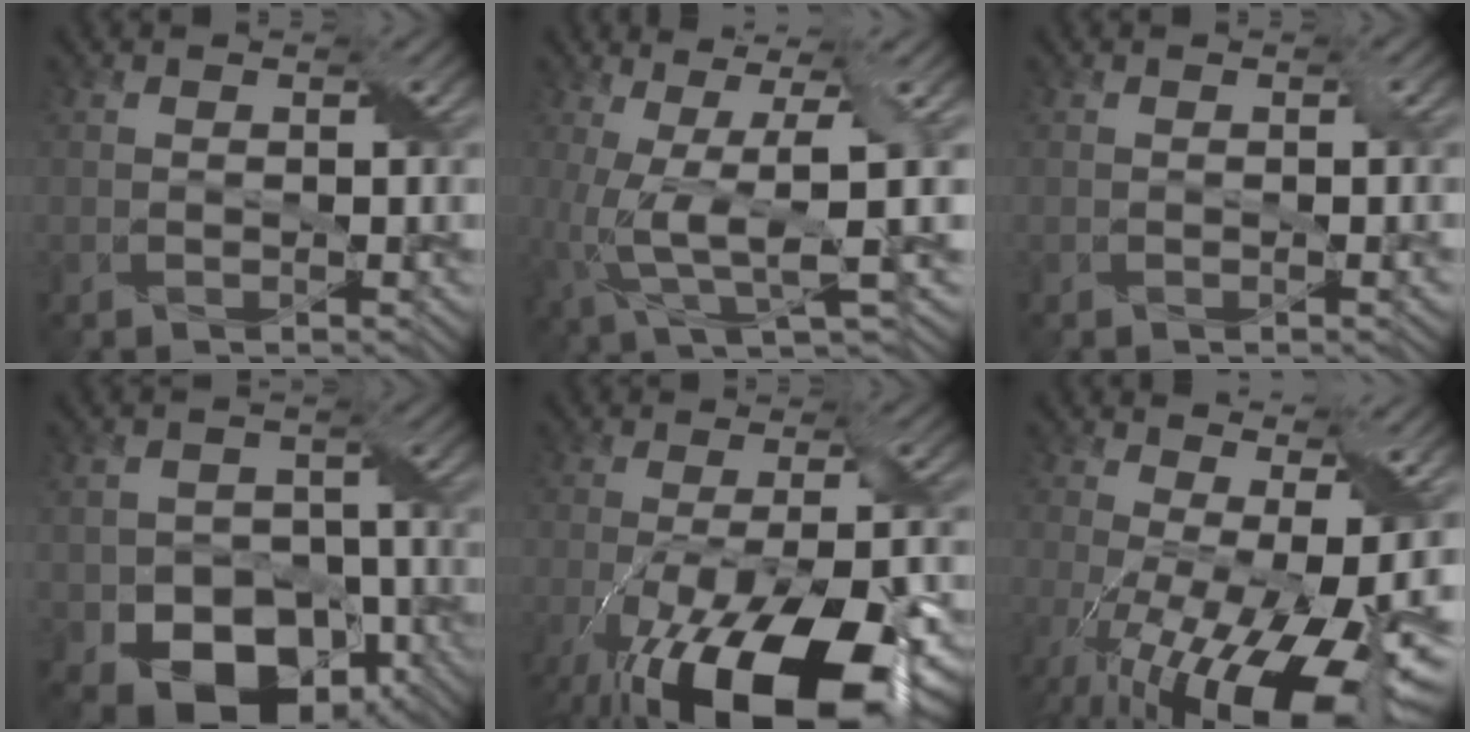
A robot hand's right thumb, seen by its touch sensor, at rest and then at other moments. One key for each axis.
{"total": 9.6, "fx": -0.7, "fy": 2.4, "fz": 9.3, "tx": -0.189, "ty": 0.002, "tz": -0.002}
{"total": 0.9, "fx": 0.0, "fy": 0.2, "fz": 0.9, "tx": -0.012, "ty": 0.004, "tz": 0.000}
{"total": 10.4, "fx": -4.9, "fy": 7.5, "fz": 5.4, "tx": -0.086, "ty": -0.030, "tz": -0.081}
{"total": 18.6, "fx": -9.6, "fy": 7.4, "fz": 14.2, "tx": -0.260, "ty": -0.038, "tz": -0.148}
{"total": 16.8, "fx": -4.3, "fy": 7.4, "fz": 14.5, "tx": -0.251, "ty": -0.046, "tz": -0.050}